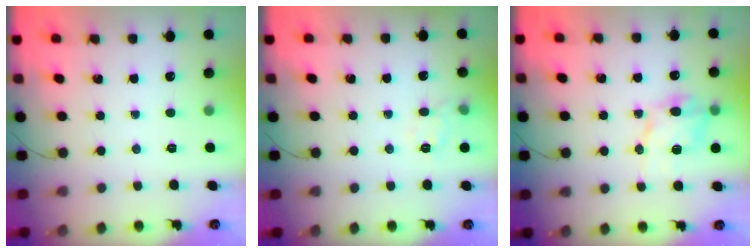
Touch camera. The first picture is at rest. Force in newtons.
{"total": 7.4, "press": 7.3, "slide": 1.1}
{"total": 9.2, "press": 9.2, "slide": 0.6}